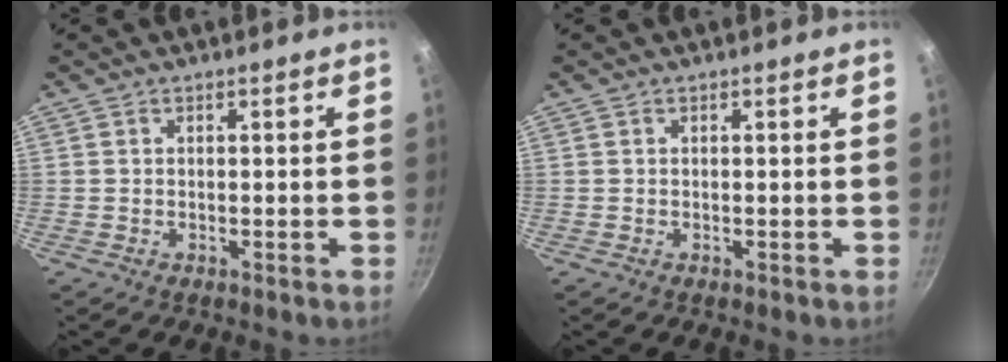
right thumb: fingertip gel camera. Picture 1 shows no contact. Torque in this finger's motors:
{"motor_torque": [0.00, 0.00, 0.01, -0.01, 0.00]}